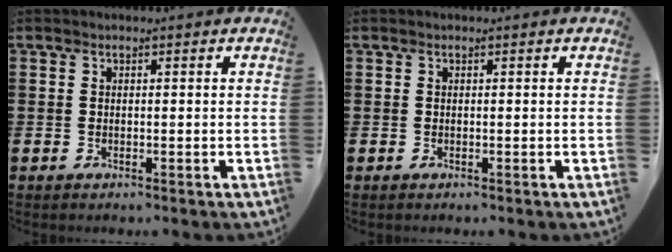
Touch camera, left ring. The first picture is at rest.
{"total": 0.0}